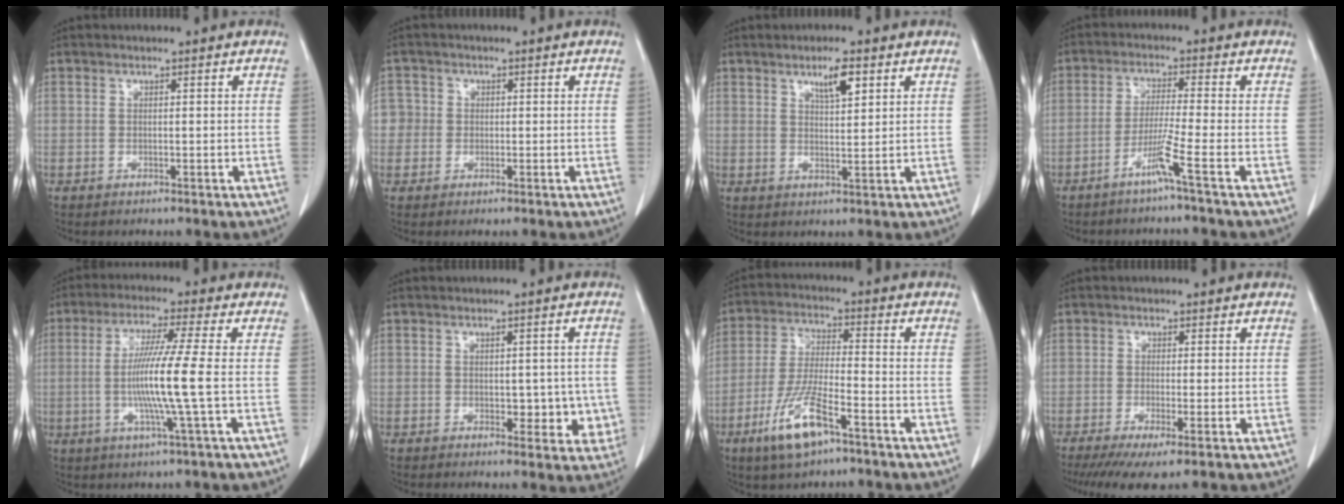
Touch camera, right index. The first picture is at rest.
{"total": 3.0, "force": [-0.1, 3.0, 0.0], "torque": [0.015, 0.010, -0.005]}
{"total": 4.5, "force": [2.5, 0.7, 3.6], "torque": [-0.060, -0.001, 0.041]}
{"total": 4.5, "force": [-2.6, -1.5, 3.3], "torque": [-0.068, -0.005, -0.059]}
{"total": 9.8, "force": [-0.9, -1.7, 9.6], "torque": [-0.188, -0.011, -0.021]}
{"total": 4.9, "force": [-0.5, 3.1, 3.8], "torque": [-0.028, 0.008, 0.002]}
{"total": 10.1, "force": [-5.7, 2.2, 8.1], "torque": [-0.166, -0.014, -0.108]}
{"total": 5.7, "force": [-3.4, 0.6, 4.5], "torque": [-0.067, -0.015, -0.061]}